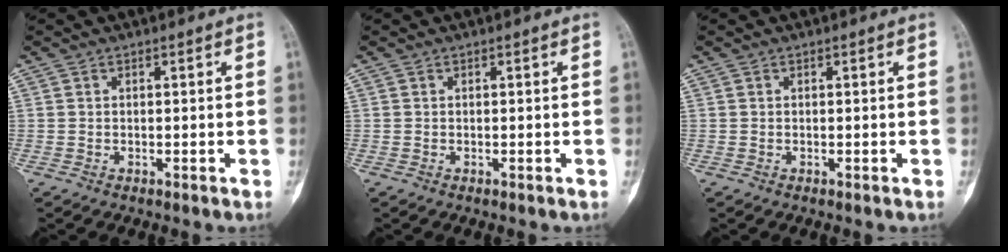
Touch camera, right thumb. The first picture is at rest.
{"total": 0.0}
{"total": 0.0}